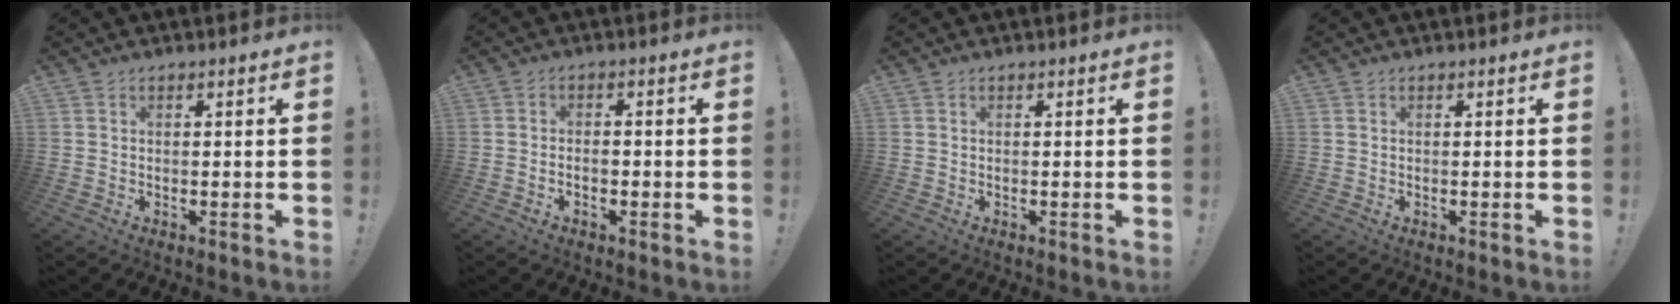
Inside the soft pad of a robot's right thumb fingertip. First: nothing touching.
{"total": 1.9, "force": [-1.3, 0.9, 1.0], "torque": [-0.022, 0.009, -0.021]}
{"total": 0.0}
{"total": 0.0}